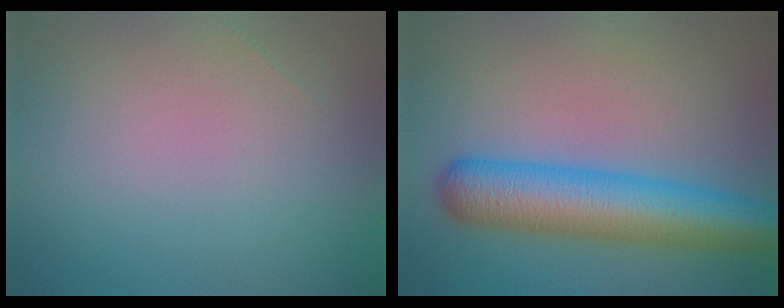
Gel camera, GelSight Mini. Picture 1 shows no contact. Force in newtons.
{"total": 7.9, "press": 7.9, "slide": 0.3}